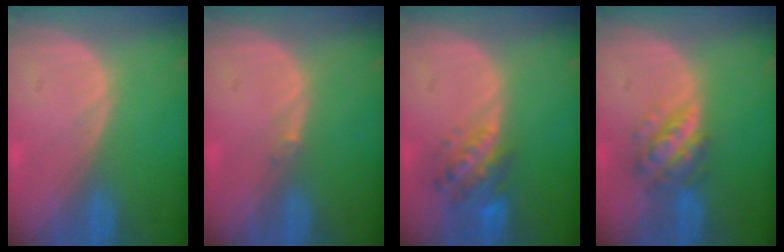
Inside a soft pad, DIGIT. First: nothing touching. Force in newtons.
{"total": 0.5, "press": 0.5, "slide": 0.1}
{"total": 5.9, "press": 5.6, "slide": 1.8}
{"total": 5.9, "press": 5.3, "slide": 2.6}